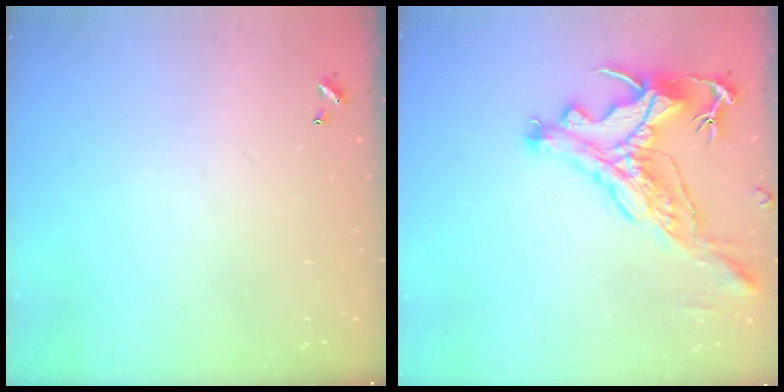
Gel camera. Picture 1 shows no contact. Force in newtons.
{"total": 3.7, "press": 3.4, "slide": 1.5}